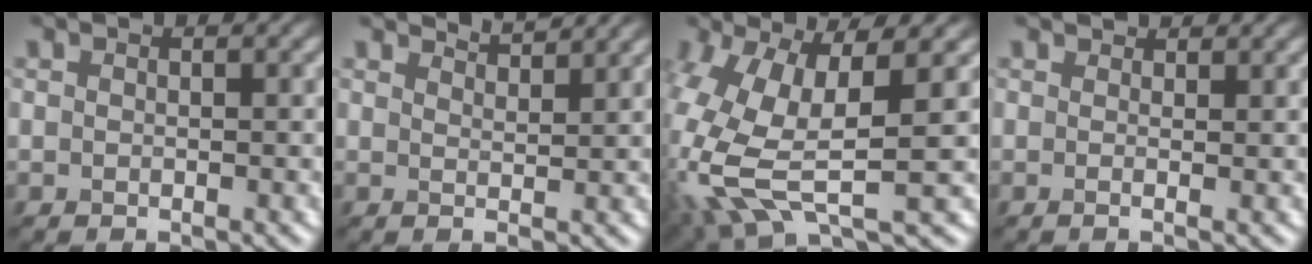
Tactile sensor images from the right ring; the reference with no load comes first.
{"total": 2.9, "force": [2.7, 0.2, 0.9], "torque": [-0.010, -0.001, 0.035]}
{"total": 11.4, "force": [-0.9, 5.5, 9.9], "torque": [-0.236, -0.030, -0.011]}
{"total": 2.5, "force": [1.8, 0.7, 1.6], "torque": [-0.021, -0.010, 0.002]}